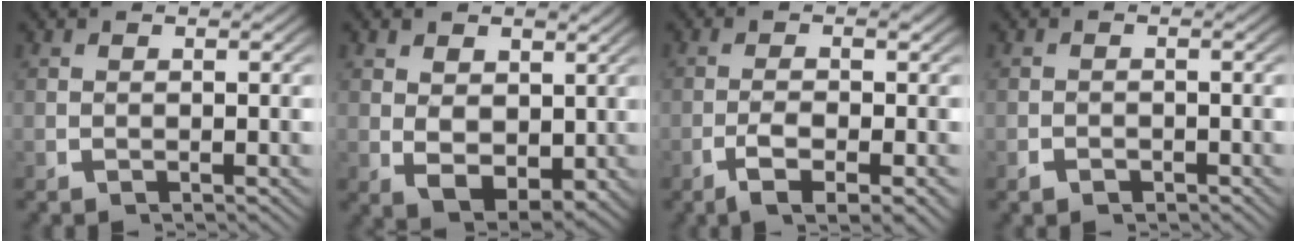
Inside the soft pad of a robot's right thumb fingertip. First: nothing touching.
{"total": 6.2, "force": [1.0, 4.5, 4.1], "torque": [-0.087, -0.037, 0.035]}
{"total": 4.5, "force": [-1.8, 2.0, 3.6], "torque": [-0.073, -0.015, -0.027]}
{"total": 1.2, "force": [-1.0, 0.6, 0.3], "torque": [-0.006, -0.006, -0.017]}